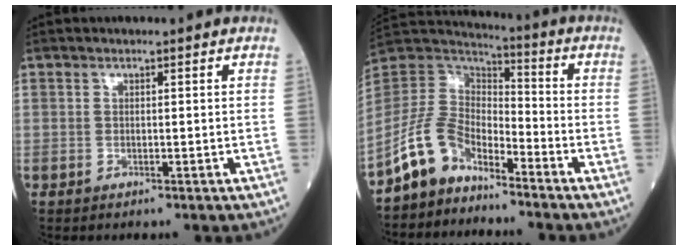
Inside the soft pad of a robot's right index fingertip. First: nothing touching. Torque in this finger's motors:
{"motor_torque": [1.16, -0.98, 0.18, 0.14]}